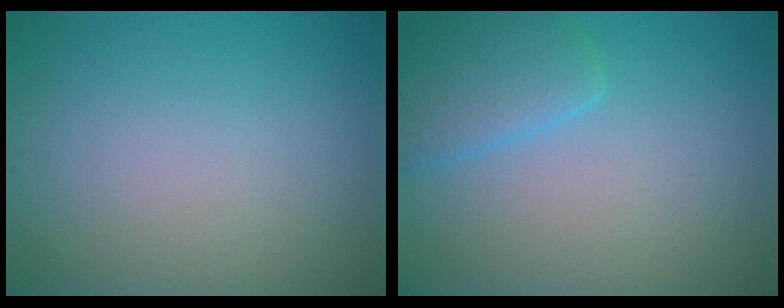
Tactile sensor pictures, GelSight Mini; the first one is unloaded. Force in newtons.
{"total": 3.7, "press": 3.6, "slide": 0.2}